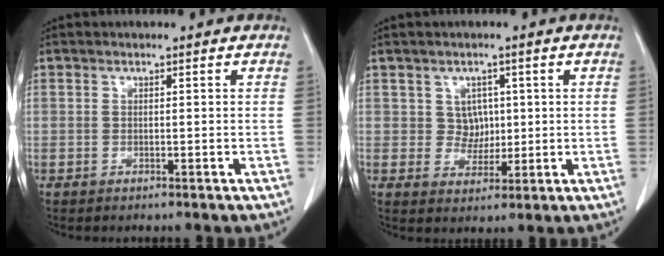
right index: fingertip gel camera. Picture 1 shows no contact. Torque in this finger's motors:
{"motor_torque": [-0.01, 0.01, 0.00, 0.00]}